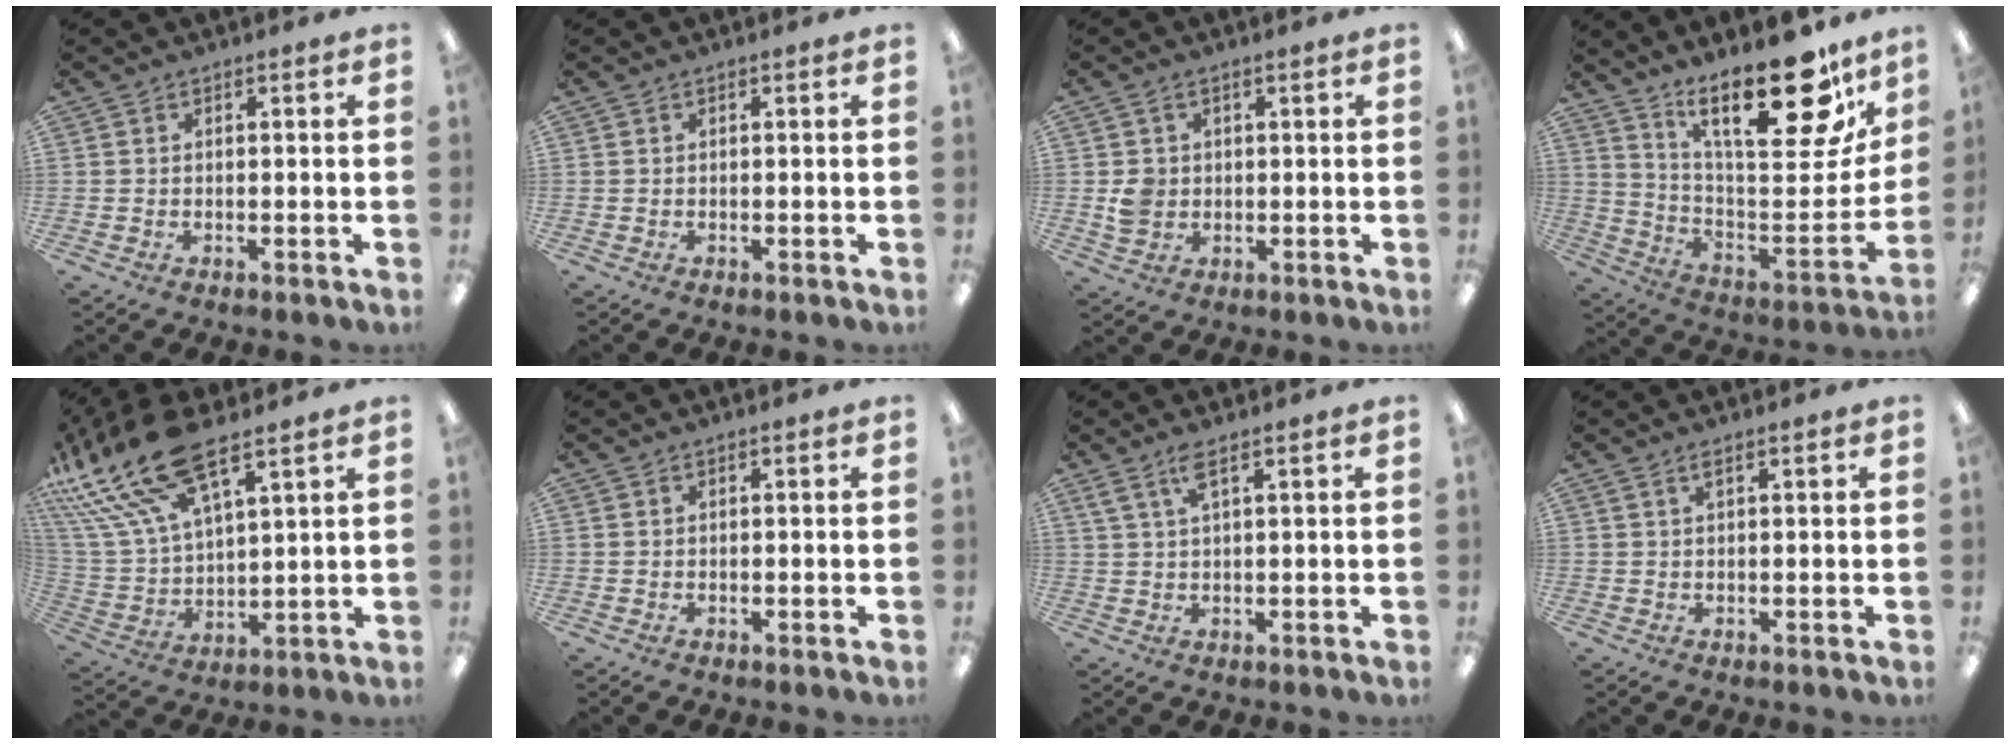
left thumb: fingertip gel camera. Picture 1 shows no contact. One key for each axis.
{"total": 0.0}
{"total": 4.6, "fx": 0.7, "fy": 4.0, "fz": 2.3, "tx": -0.030, "ty": 0.004, "tz": 0.013}
{"total": 24.0, "fx": 16.5, "fy": 8.2, "fz": 15.4, "tx": -0.217, "ty": -0.121, "tz": 0.272}
{"total": 21.1, "fx": 14.4, "fy": 8.3, "fz": 13.0, "tx": -0.296, "ty": -0.078, "tz": 0.255}
{"total": 0.0}
{"total": 4.6, "fx": 2.6, "fy": 1.1, "fz": 3.7, "tx": -0.080, "ty": 0.002, "tz": 0.045}
{"total": 1.4, "fx": 0.8, "fy": 0.3, "fz": 1.2, "tx": -0.026, "ty": 0.002, "tz": 0.013}